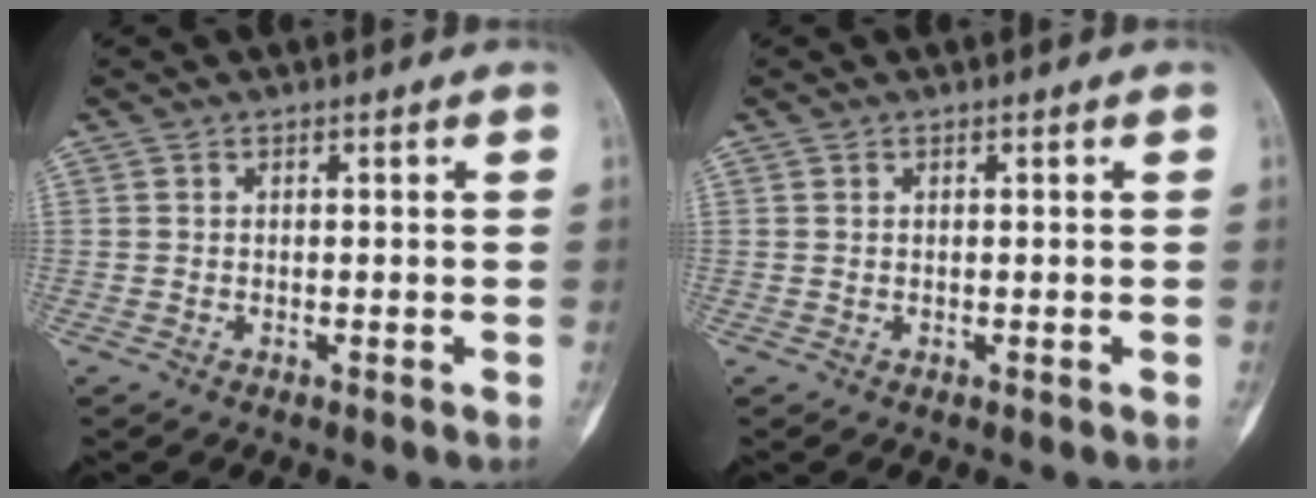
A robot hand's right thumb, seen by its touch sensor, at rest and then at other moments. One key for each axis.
{"total": 0.0}